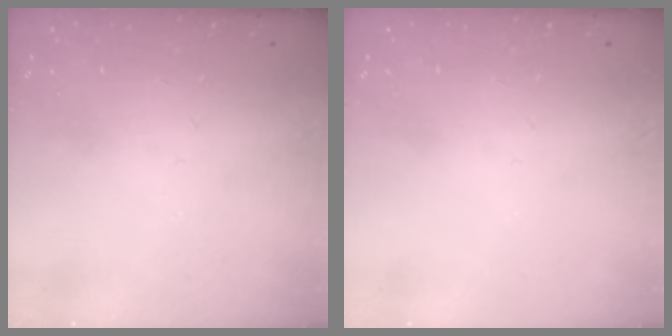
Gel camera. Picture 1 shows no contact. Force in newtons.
{"total": 0.0}